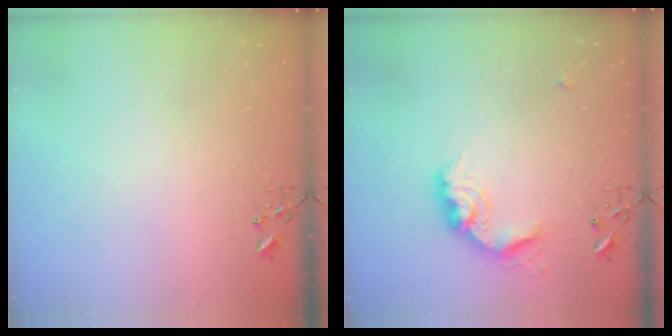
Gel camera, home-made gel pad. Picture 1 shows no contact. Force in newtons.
{"total": 15.0, "press": 15.0, "slide": 0.6}